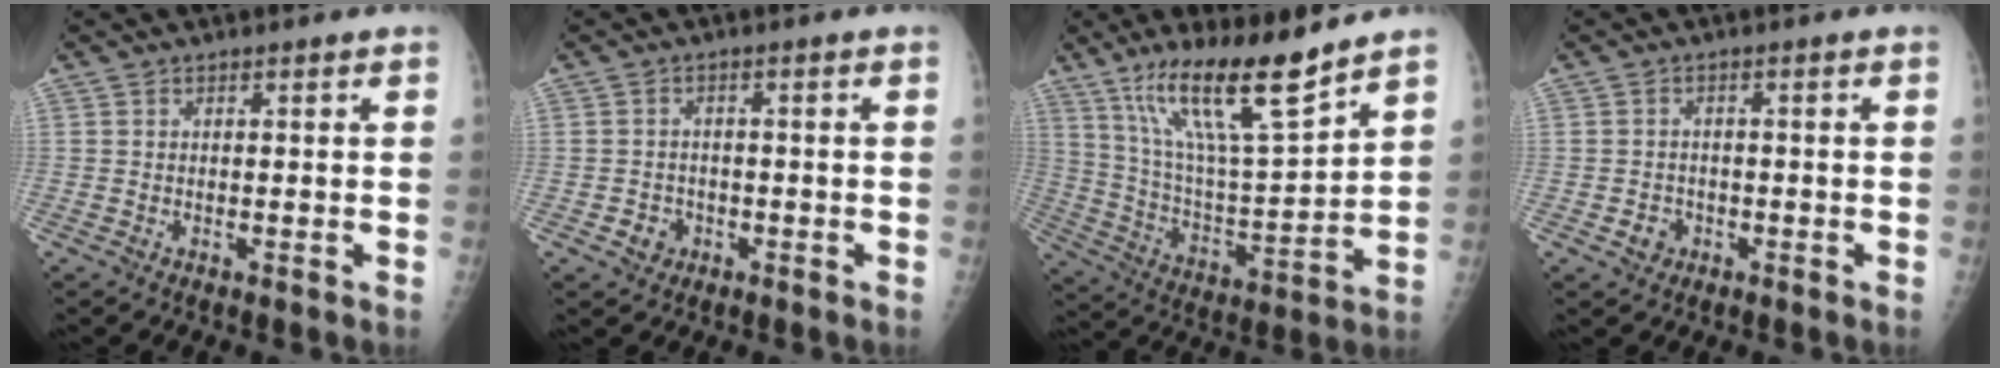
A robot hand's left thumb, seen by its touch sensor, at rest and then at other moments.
{"total": 3.0, "force": [-1.3, 2.6, 0.7], "torque": [0.007, 0.010, -0.019]}
{"total": 17.5, "force": [12.3, 2.7, 12.2], "torque": [-0.199, -0.070, 0.231]}
{"total": 2.7, "force": [-1.2, 2.3, 0.7], "torque": [0.003, 0.009, -0.017]}